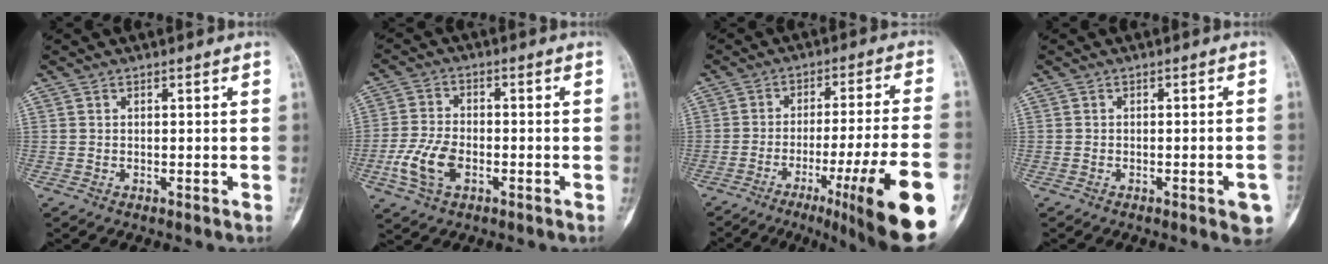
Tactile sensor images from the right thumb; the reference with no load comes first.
{"total": 7.8, "force": [-2.6, 4.5, 5.8], "torque": [-0.127, 0.009, -0.052]}
{"total": 20.5, "force": [-9.2, 1.4, 18.3], "torque": [-0.221, 0.024, -0.133]}
{"total": 4.2, "force": [-1.8, 1.1, 3.6], "torque": [-0.029, 0.009, -0.019]}